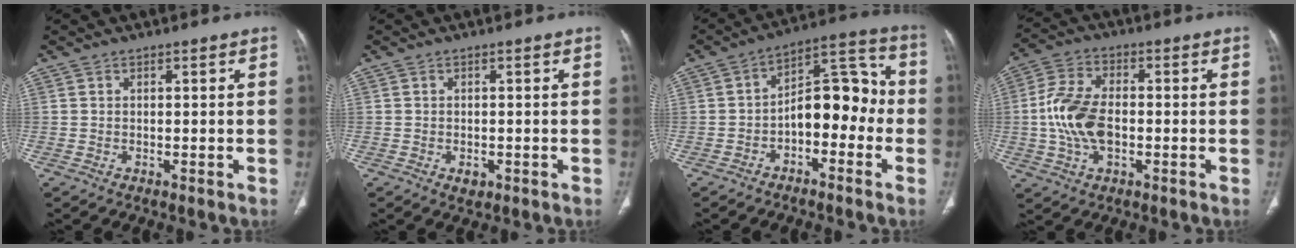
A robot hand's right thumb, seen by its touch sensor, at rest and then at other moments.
{"total": 1.8, "force": [-0.7, 1.2, 1.1], "torque": [-0.010, 0.001, -0.004]}
{"total": 12.1, "force": [-2.8, 7.1, 9.4], "torque": [-0.103, 0.057, -0.054]}
{"total": 11.5, "force": [-1.1, 6.7, 9.2], "torque": [-0.187, 0.016, -0.024]}